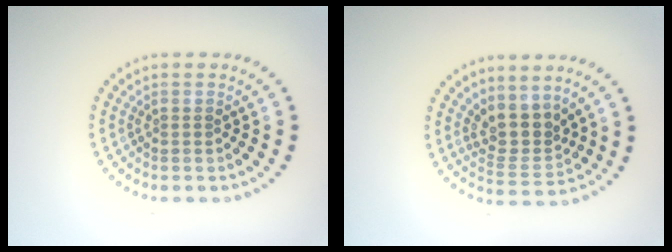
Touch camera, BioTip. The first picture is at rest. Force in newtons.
{"total": 3.3, "press": 2.5, "slide": 2.1}